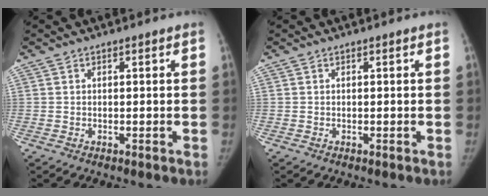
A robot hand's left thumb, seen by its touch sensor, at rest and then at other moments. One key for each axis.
{"total": 0.0}